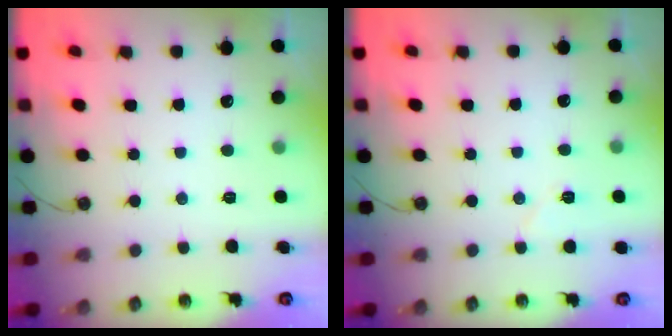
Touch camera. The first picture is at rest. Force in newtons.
{"total": 5.0, "press": 4.4, "slide": 2.3}